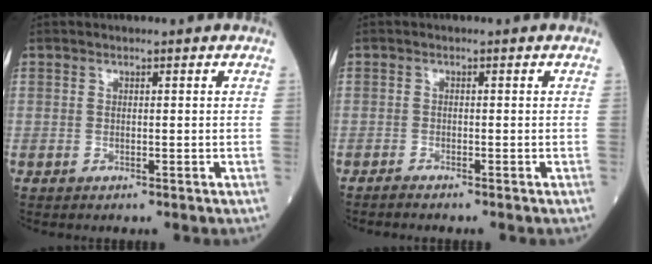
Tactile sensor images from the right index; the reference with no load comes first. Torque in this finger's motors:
{"motor_torque": [-0.15, -0.09, -0.04, -0.01]}